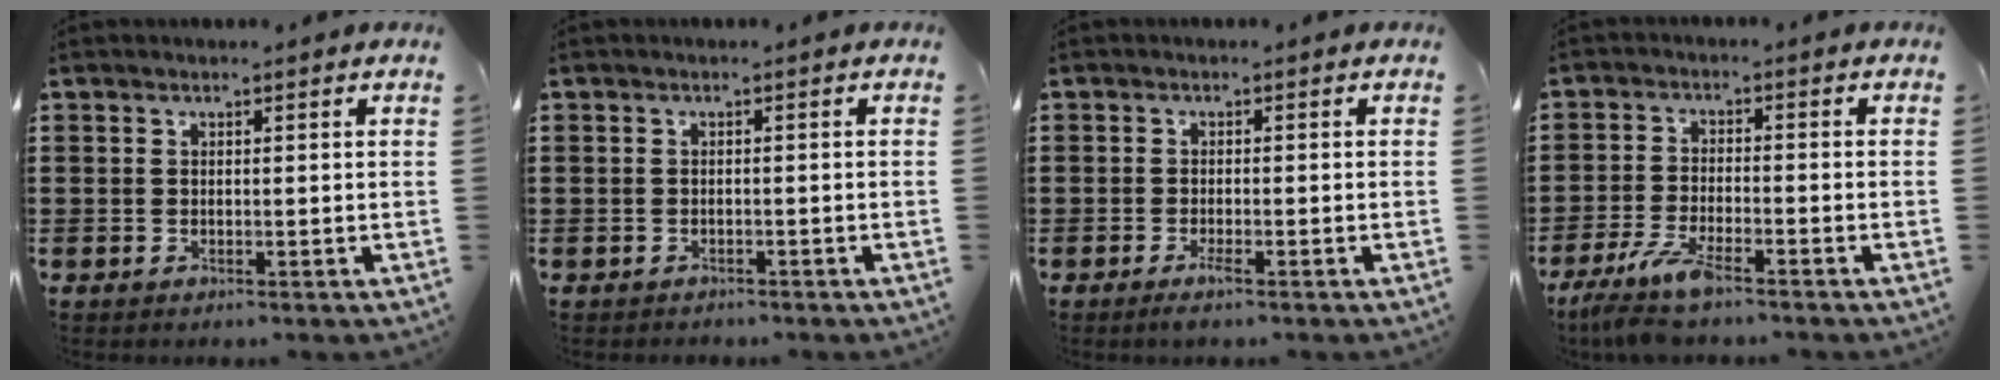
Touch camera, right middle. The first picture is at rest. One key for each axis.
{"total": 0.6, "fx": -0.6, "fy": 0.1, "fz": -0.1, "tx": 0.001, "ty": 0.001, "tz": -0.014}
{"total": 1.6, "fx": -0.9, "fy": 0.1, "fz": 1.3, "tx": -0.029, "ty": -0.007, "tz": -0.017}
{"total": 6.3, "fx": -5.0, "fy": 0.6, "fz": 3.9, "tx": -0.095, "ty": -0.021, "tz": -0.097}